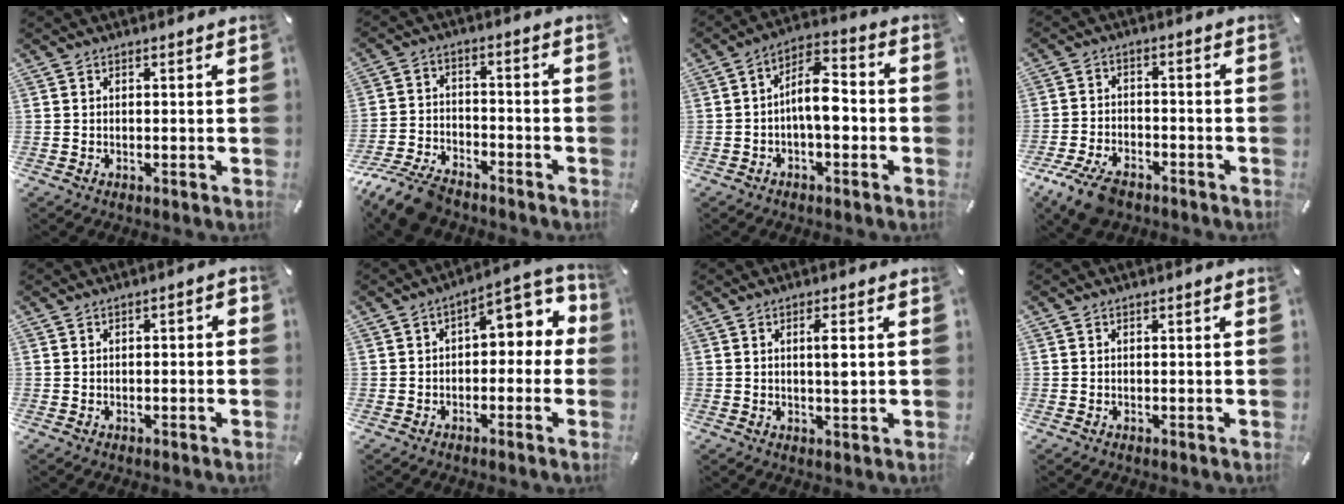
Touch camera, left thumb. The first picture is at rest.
{"total": 10.5, "force": [-8.8, 3.5, 4.4], "torque": [-0.091, 0.041, -0.172]}
{"total": 9.9, "force": [-2.1, 4.8, 8.5], "torque": [-0.161, 0.014, -0.037]}
{"total": 8.6, "force": [-5.8, 4.1, 4.7], "torque": [-0.105, 0.022, -0.110]}
{"total": 1.8, "force": [-1.1, 0.9, 1.1], "torque": [-0.019, 0.007, -0.023]}
{"total": 8.5, "force": [1.5, 4.9, 6.8], "torque": [-0.081, -0.018, 0.019]}
{"total": 3.8, "force": [0.6, 0.7, 3.6], "torque": [-0.064, -0.003, 0.006]}
{"total": 0.0}